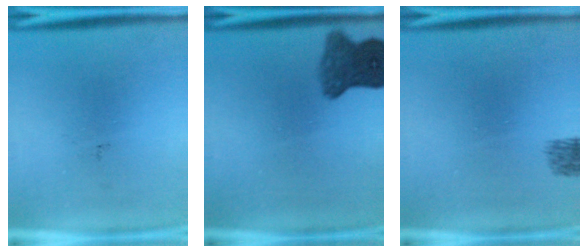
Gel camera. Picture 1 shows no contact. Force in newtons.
{"total": 6.2}
{"total": 1.9}